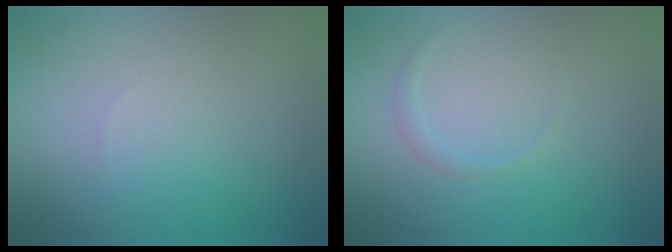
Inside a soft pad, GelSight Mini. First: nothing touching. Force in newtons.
{"total": 0.7, "press": 0.7, "slide": 0.1}